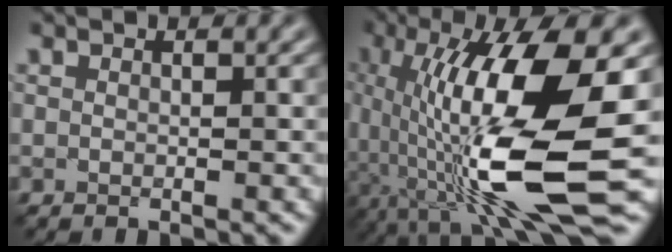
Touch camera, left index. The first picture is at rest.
{"total": 13.0, "force": [-1.7, 3.2, 12.5], "torque": [-0.228, -0.006, -0.032]}